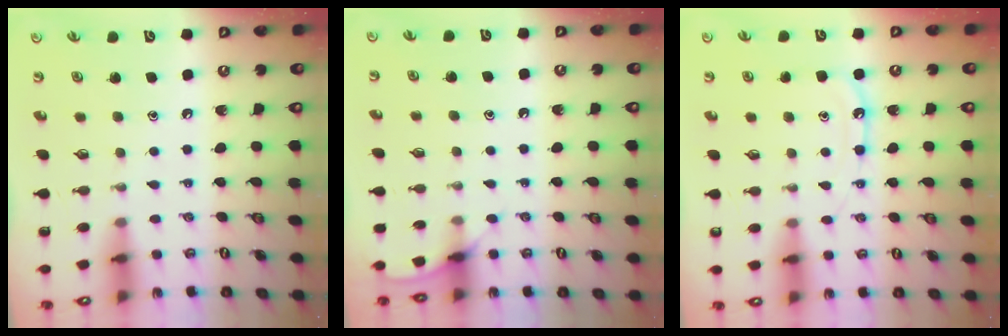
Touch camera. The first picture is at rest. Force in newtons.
{"total": 5.9, "press": 5.8, "slide": 0.6}
{"total": 9.0, "press": 8.9, "slide": 0.7}